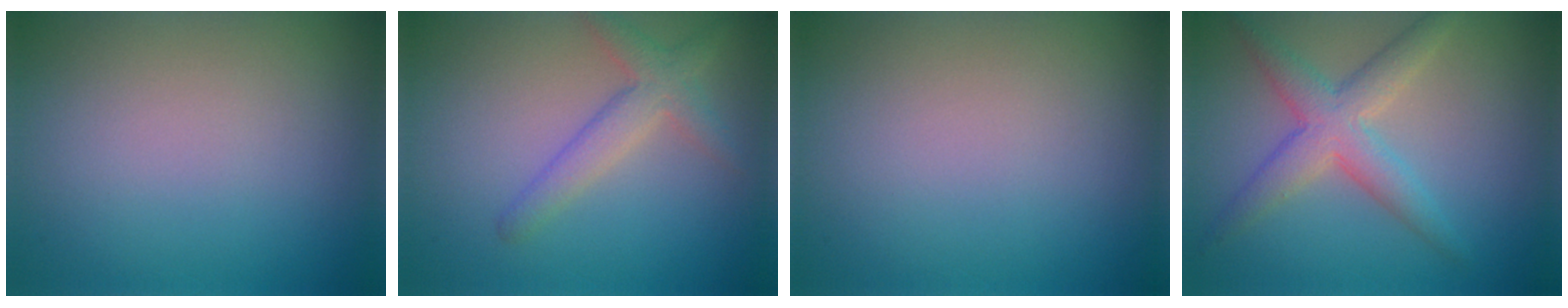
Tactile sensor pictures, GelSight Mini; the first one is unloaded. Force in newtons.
{"total": 2.9, "press": 2.9, "slide": 0.2}
{"total": 0.0}
{"total": 4.4, "press": 4.4, "slide": 0.2}